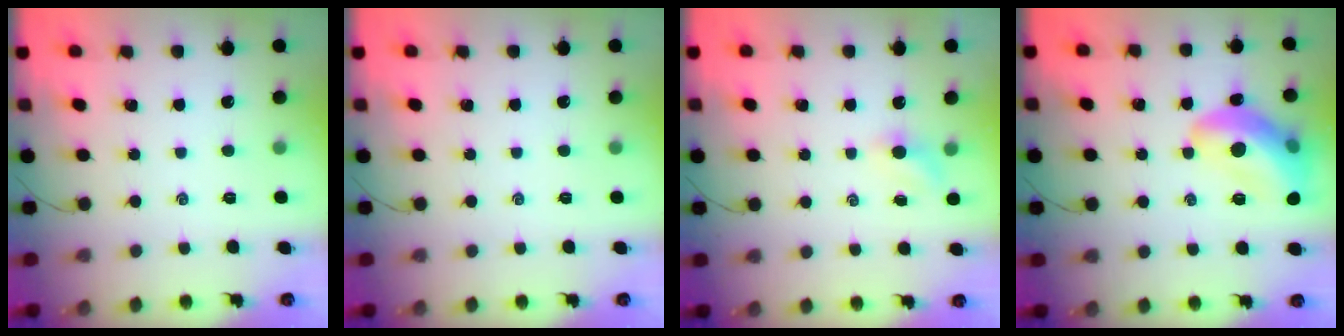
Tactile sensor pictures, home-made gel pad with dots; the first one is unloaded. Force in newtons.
{"total": 0.0}
{"total": 3.3, "press": 3.1, "slide": 1.1}
{"total": 15.3, "press": 15.2, "slide": 1.7}